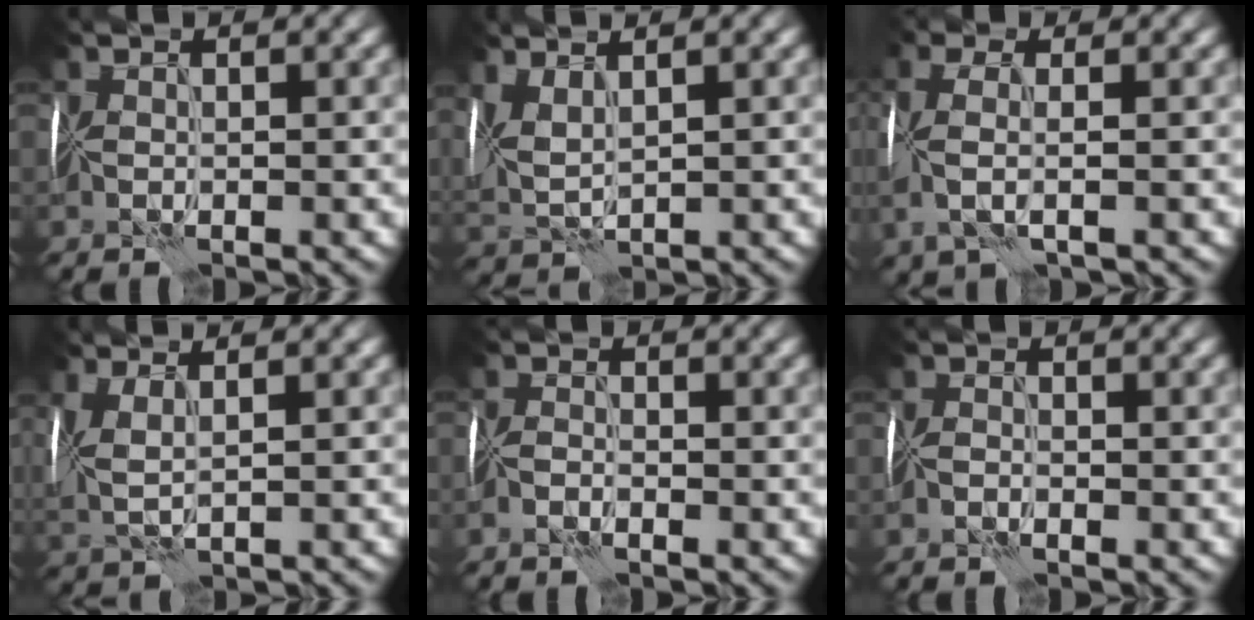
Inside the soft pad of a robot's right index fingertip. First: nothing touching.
{"total": 3.6, "force": [1.8, 1.4, 2.8], "torque": [-0.076, 0.012, 0.042]}
{"total": 3.7, "force": [-0.1, 1.2, 3.5], "torque": [-0.095, 0.000, -0.010]}
{"total": 3.6, "force": [1.1, 1.3, 3.2], "torque": [-0.085, 0.003, 0.025]}
{"total": 1.3, "force": [-1.1, 0.1, 0.6], "torque": [-0.018, 0.001, -0.029]}
{"total": 1.0, "force": [-0.9, 0.0, 0.4], "torque": [-0.011, 0.001, -0.022]}